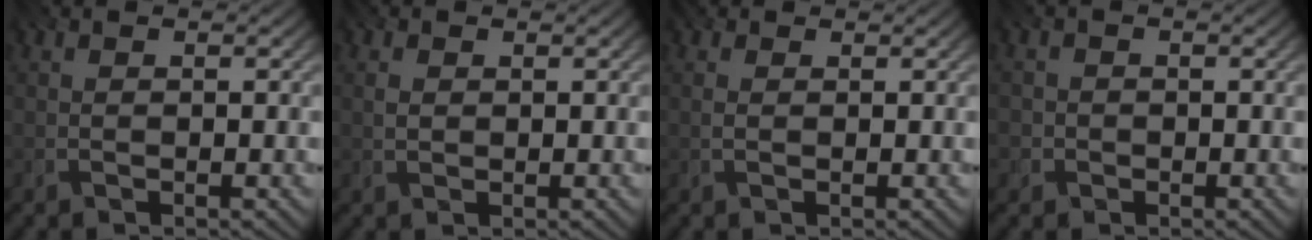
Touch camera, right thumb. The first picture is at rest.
{"total": 1.7, "force": [0.5, 1.3, 1.0], "torque": [-0.024, 0.002, 0.007]}
{"total": 1.9, "force": [1.1, 1.1, 1.1], "torque": [-0.027, 0.002, 0.011]}
{"total": 1.6, "force": [-1.0, 1.2, -0.4], "torque": [0.009, -0.006, -0.026]}